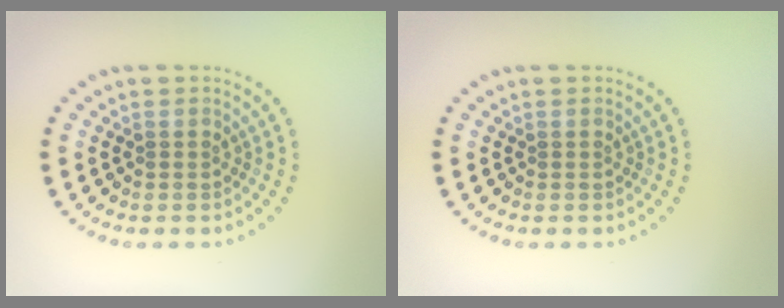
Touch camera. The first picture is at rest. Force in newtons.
{"total": 0.0}